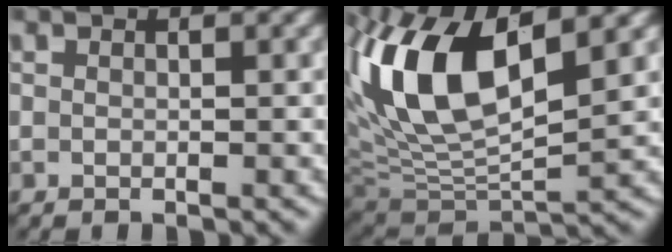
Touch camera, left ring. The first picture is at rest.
{"total": 11.8, "force": [2.5, 6.7, 9.4], "torque": [-0.214, -0.011, 0.053]}